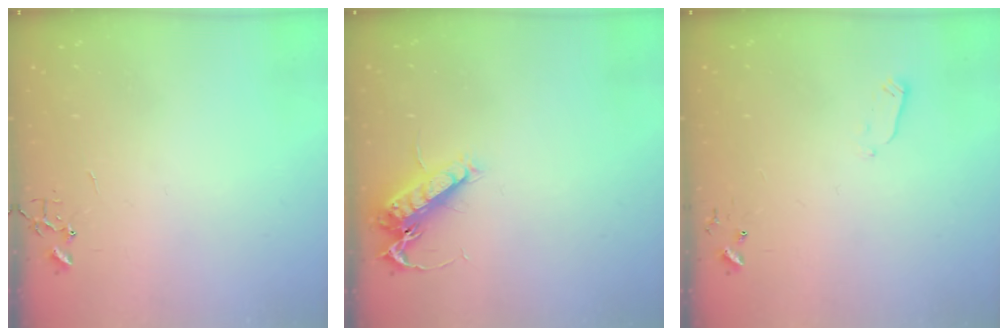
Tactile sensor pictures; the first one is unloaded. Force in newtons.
{"total": 13.8, "press": 13.8, "slide": 1.2}
{"total": 2.4, "press": 2.3, "slide": 0.4}